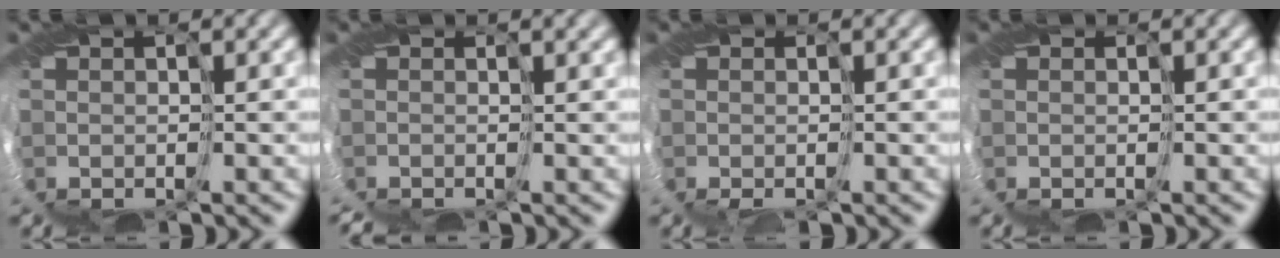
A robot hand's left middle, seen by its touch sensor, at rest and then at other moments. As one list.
[{"total": 1.8, "force": [-1.4, -1.0, -0.5], "torque": [0.009, -0.016, -0.009]}, {"total": 2.5, "force": [-2.1, -0.8, -1.0], "torque": [-0.001, -0.023, -0.016]}, {"total": 1.1, "force": [-0.5, -0.5, -0.8], "torque": [0.000, -0.009, 0.008]}]